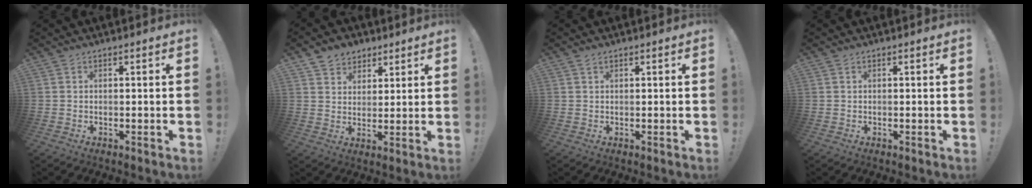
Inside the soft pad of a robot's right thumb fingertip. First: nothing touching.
{"total": 6.5, "force": [4.1, 5.0, 0.5], "torque": [-0.007, -0.028, 0.080]}
{"total": 0.7, "force": [0.6, 0.3, 0.3], "torque": [-0.003, 0.000, 0.011]}
{"total": 0.0}